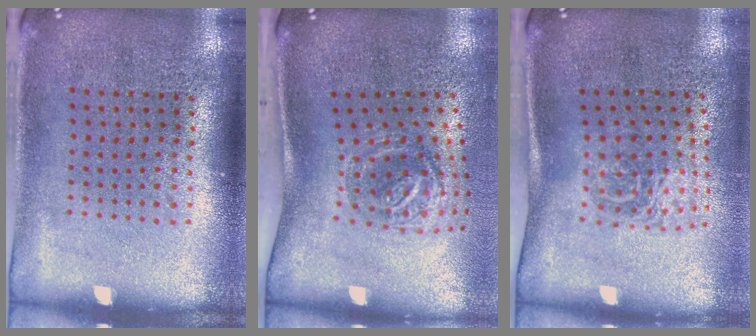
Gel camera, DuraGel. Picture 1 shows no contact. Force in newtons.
{"total": 1.9, "press": 1.2, "slide": 1.5}
{"total": 1.7, "press": 1.1, "slide": 1.3}